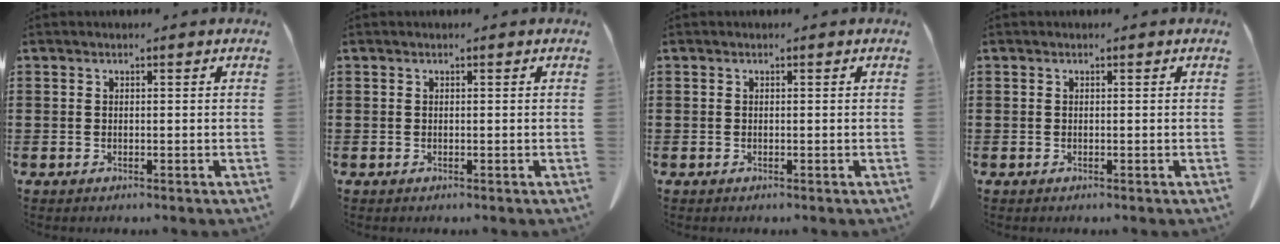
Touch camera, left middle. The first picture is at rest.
{"total": 0.0}
{"total": 0.0}
{"total": 0.0}